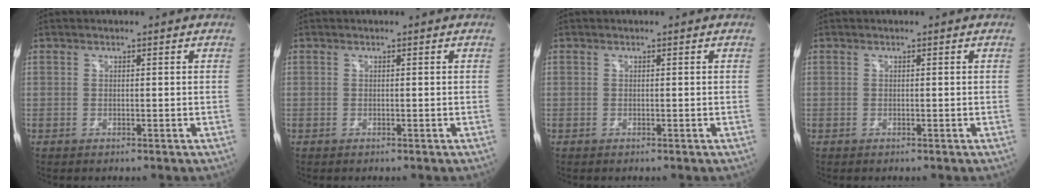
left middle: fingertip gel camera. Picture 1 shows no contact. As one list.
[{"total": 0.0}, {"total": 0.0}, {"total": 0.0}]